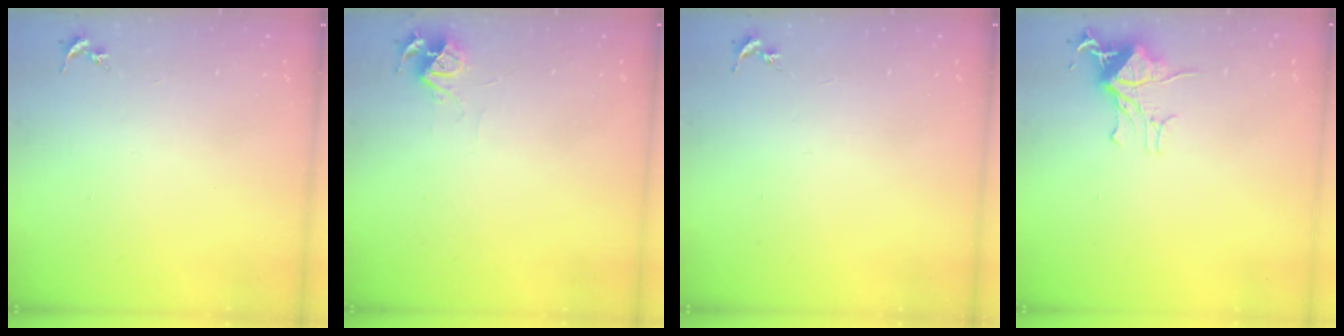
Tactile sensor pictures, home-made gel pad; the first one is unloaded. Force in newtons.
{"total": 6.0, "press": 6.0, "slide": 0.6}
{"total": 0.0}
{"total": 11.3, "press": 11.3, "slide": 0.9}